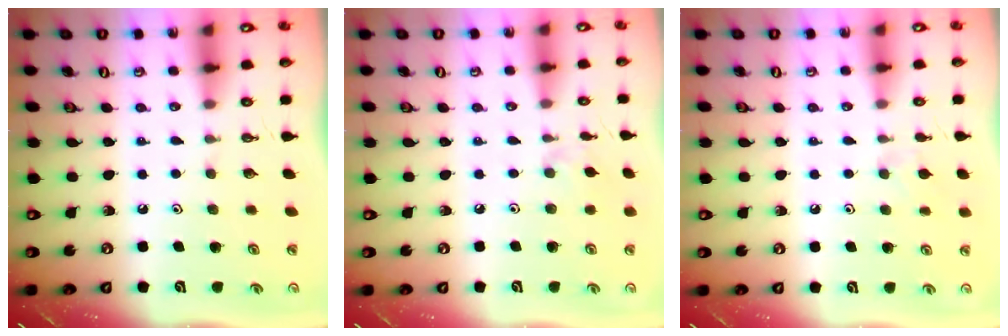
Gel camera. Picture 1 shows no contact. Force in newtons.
{"total": 2.4, "press": 2.4, "slide": 0.4}
{"total": 4.7, "press": 4.7, "slide": 0.7}